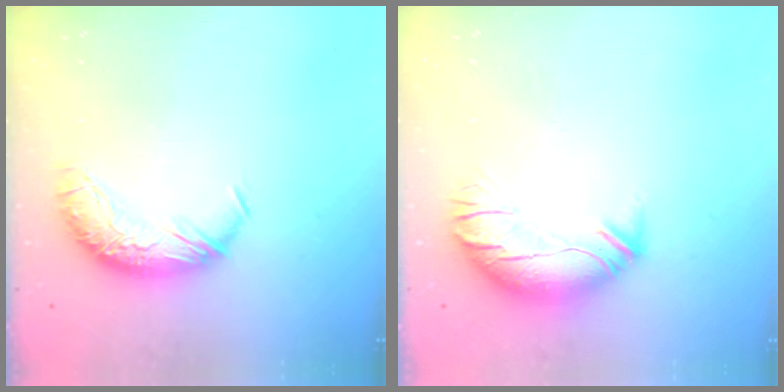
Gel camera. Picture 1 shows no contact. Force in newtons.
{"total": 2.5, "press": 0.8, "slide": 2.4}